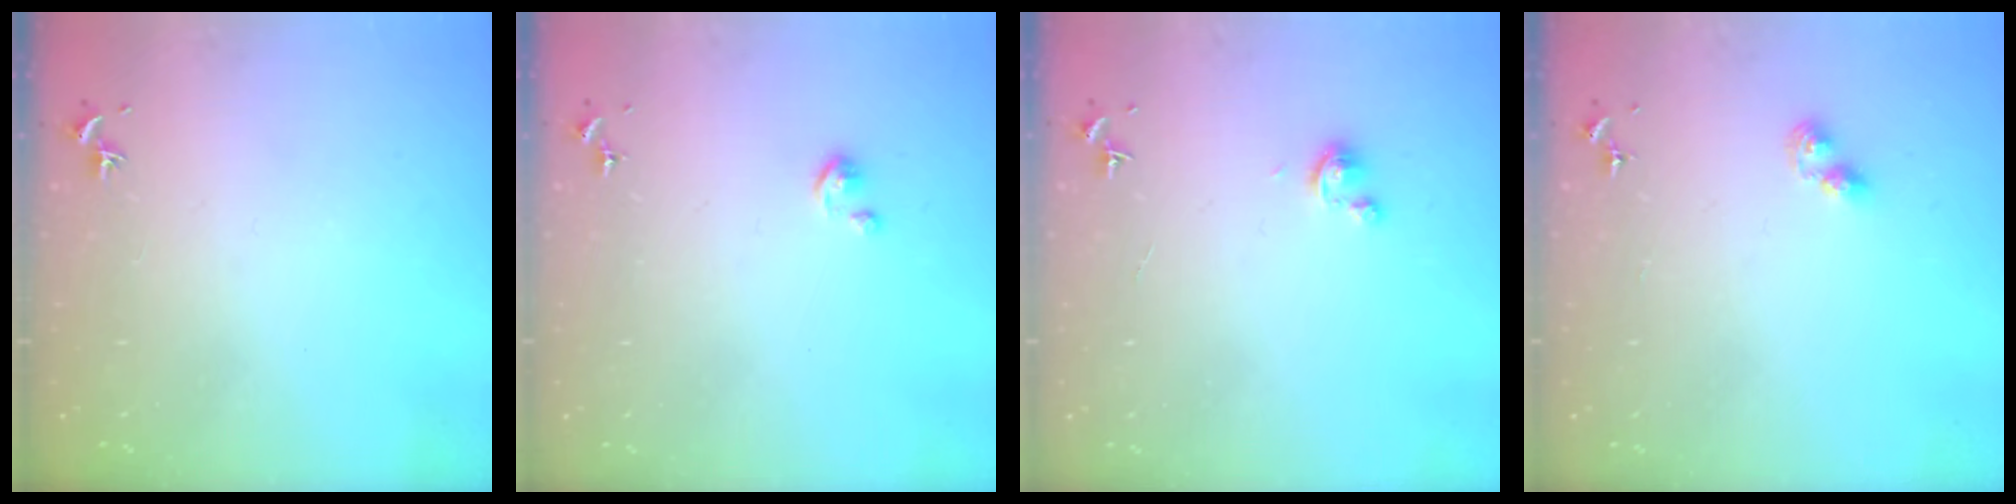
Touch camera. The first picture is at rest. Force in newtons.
{"total": 2.7, "press": 2.6, "slide": 0.3}
{"total": 2.8, "press": 2.8, "slide": 0.3}
{"total": 3.0, "press": 2.9, "slide": 0.4}